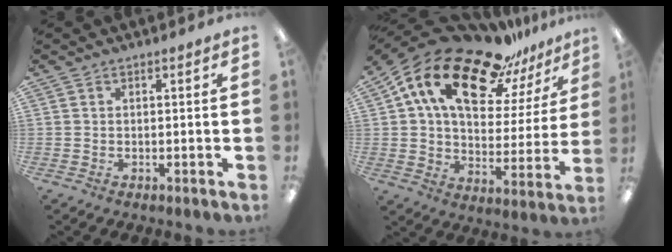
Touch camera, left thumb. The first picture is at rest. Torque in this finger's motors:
{"motor_torque": [0.71, 0.69, 1.62, -1.16, 0.33]}